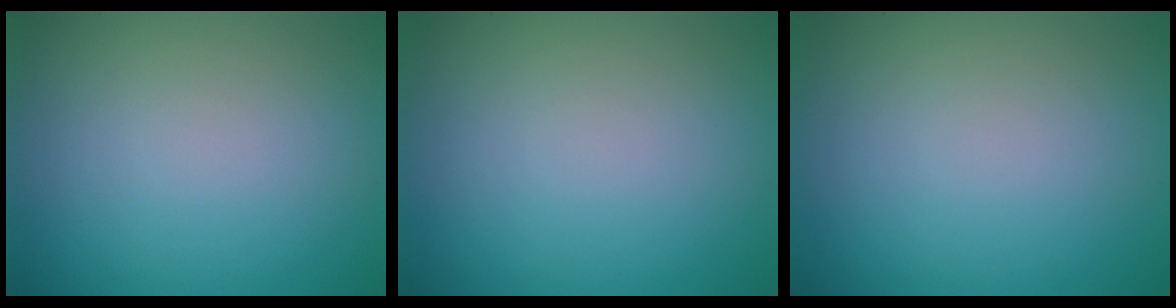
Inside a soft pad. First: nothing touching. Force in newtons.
{"total": 0.0}
{"total": 0.0}